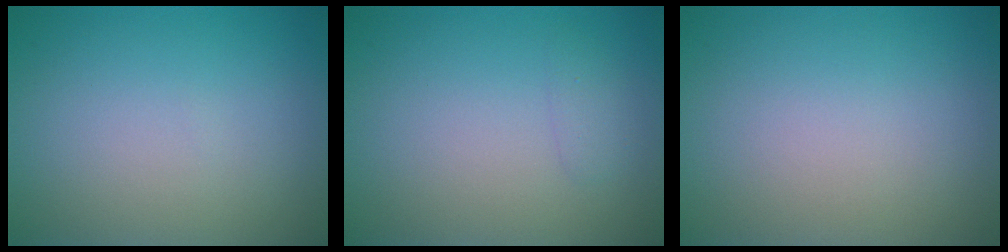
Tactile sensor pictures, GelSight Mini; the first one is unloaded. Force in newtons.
{"total": 0.9, "press": 0.9, "slide": 0.1}
{"total": 0.0}